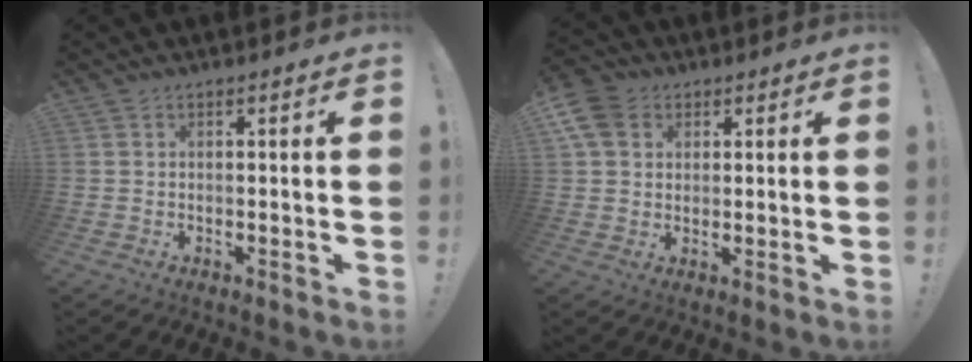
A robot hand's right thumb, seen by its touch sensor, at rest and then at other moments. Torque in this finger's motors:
{"motor_torque": [0.56, 1.27, 0.01, 0.11, 0.14]}